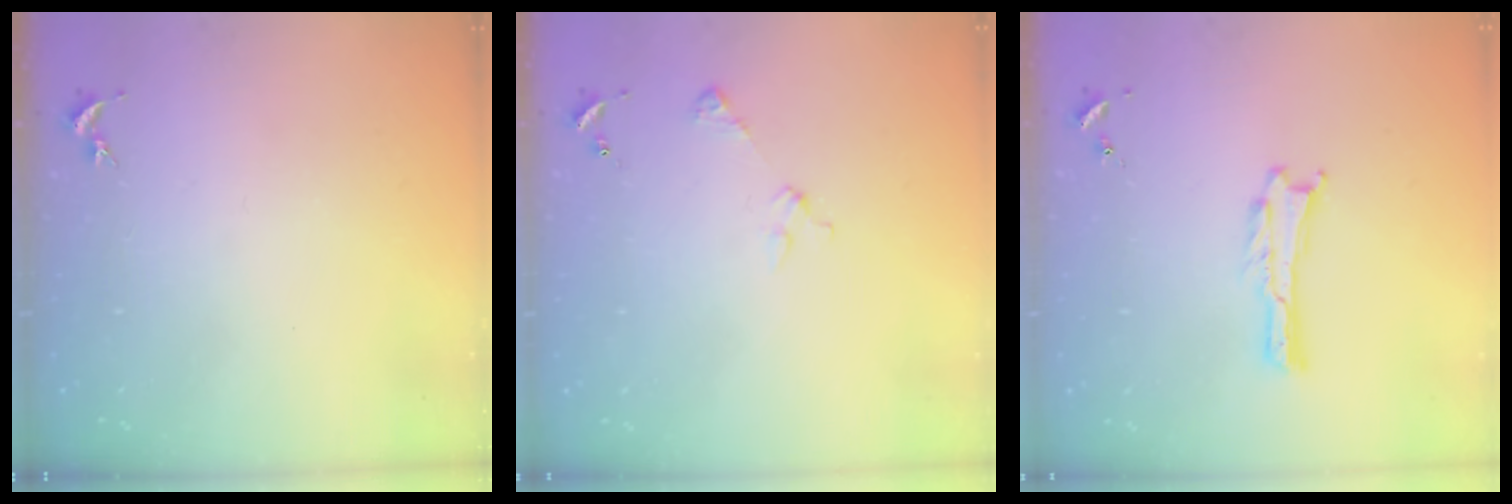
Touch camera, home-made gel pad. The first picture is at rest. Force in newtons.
{"total": 2.9, "press": 2.9, "slide": 0.3}
{"total": 0.0}